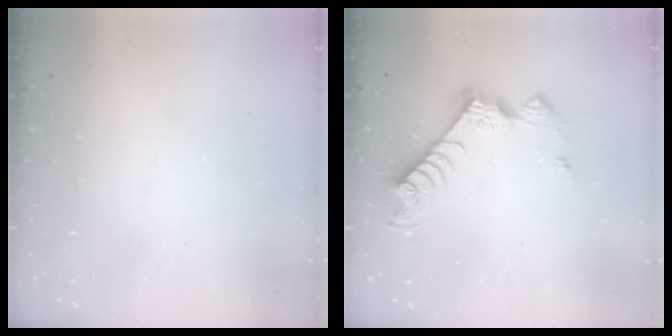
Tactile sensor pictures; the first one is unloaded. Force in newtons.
{"total": 9.3, "press": 9.3, "slide": 0.4}